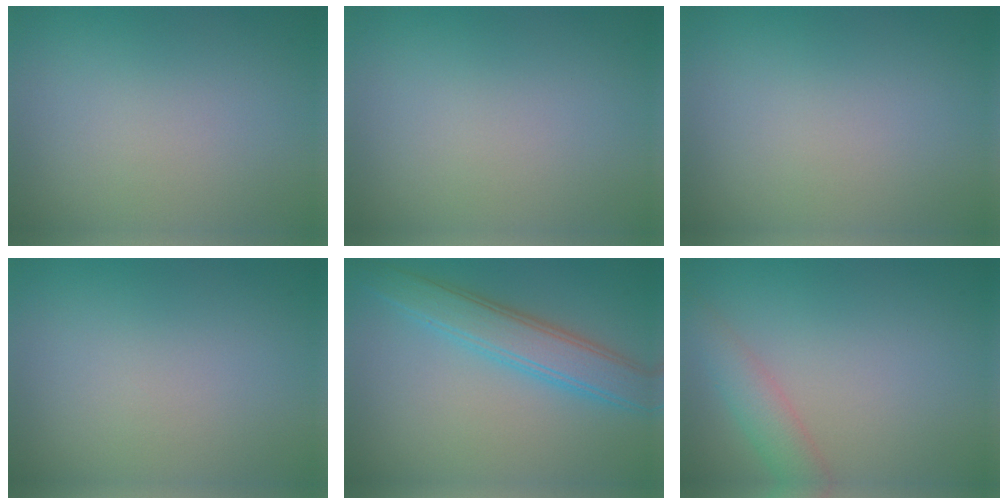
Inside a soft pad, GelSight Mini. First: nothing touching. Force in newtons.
{"total": 0.0}
{"total": 0.0}
{"total": 0.0}
{"total": 4.4, "press": 4.4, "slide": 0.1}
{"total": 2.8, "press": 2.8, "slide": 0.2}